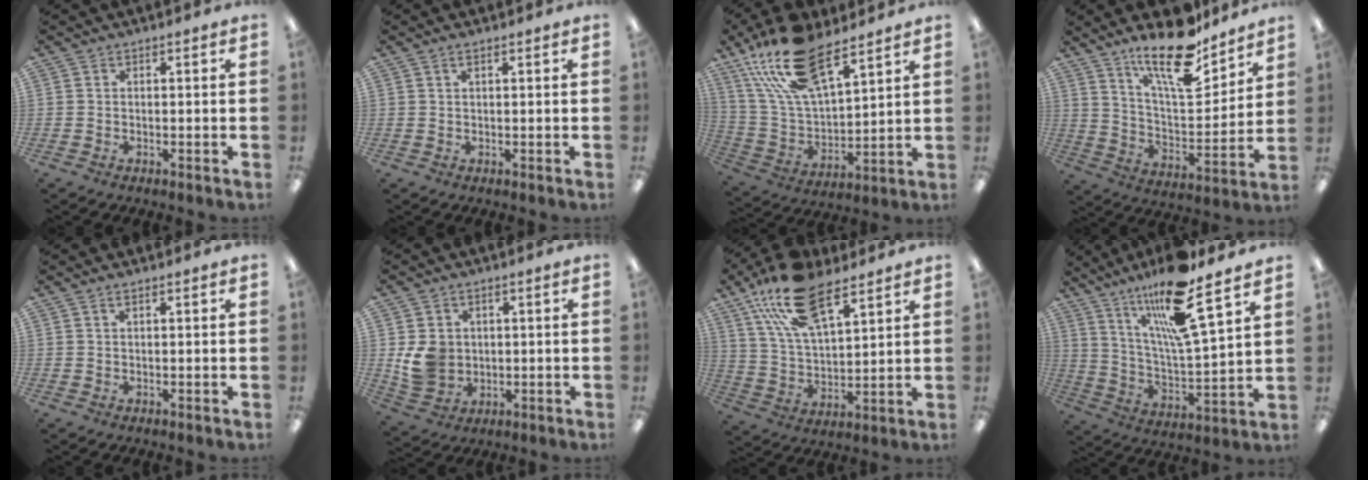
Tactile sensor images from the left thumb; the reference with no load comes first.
{"total": 1.2, "force": [0.7, 0.3, 1.0], "torque": [-0.020, 0.003, 0.011]}
{"total": 21.6, "force": [14.7, 8.7, 13.3], "torque": [-0.275, -0.069, 0.259]}
{"total": 18.4, "force": [13.8, 6.0, 10.7], "torque": [-0.179, -0.085, 0.230]}
{"total": 1.1, "force": [0.6, 0.3, 0.8], "torque": [-0.018, 0.002, 0.010]}
{"total": 7.1, "force": [0.8, 6.3, 3.0], "torque": [-0.055, 0.007, 0.017]}
{"total": 19.4, "force": [12.2, 8.8, 12.3], "torque": [-0.242, -0.039, 0.214]}
{"total": 18.4, "force": [13.7, 2.5, 12.1], "torque": [-0.226, -0.076, 0.224]}